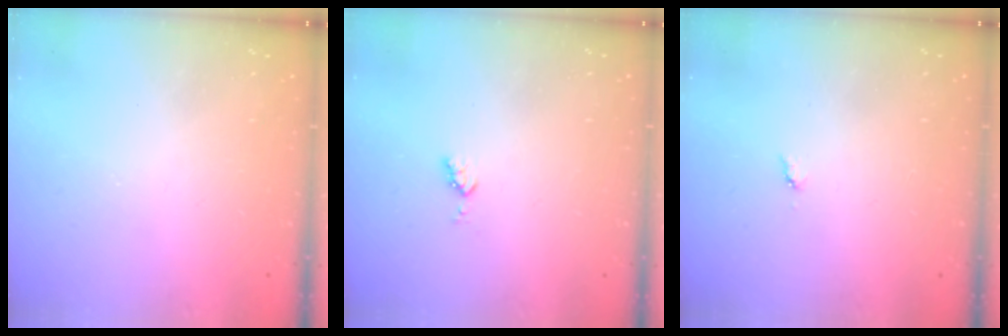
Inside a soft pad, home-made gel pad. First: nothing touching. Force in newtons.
{"total": 3.6, "press": 3.5, "slide": 0.4}
{"total": 3.9, "press": 3.8, "slide": 0.5}